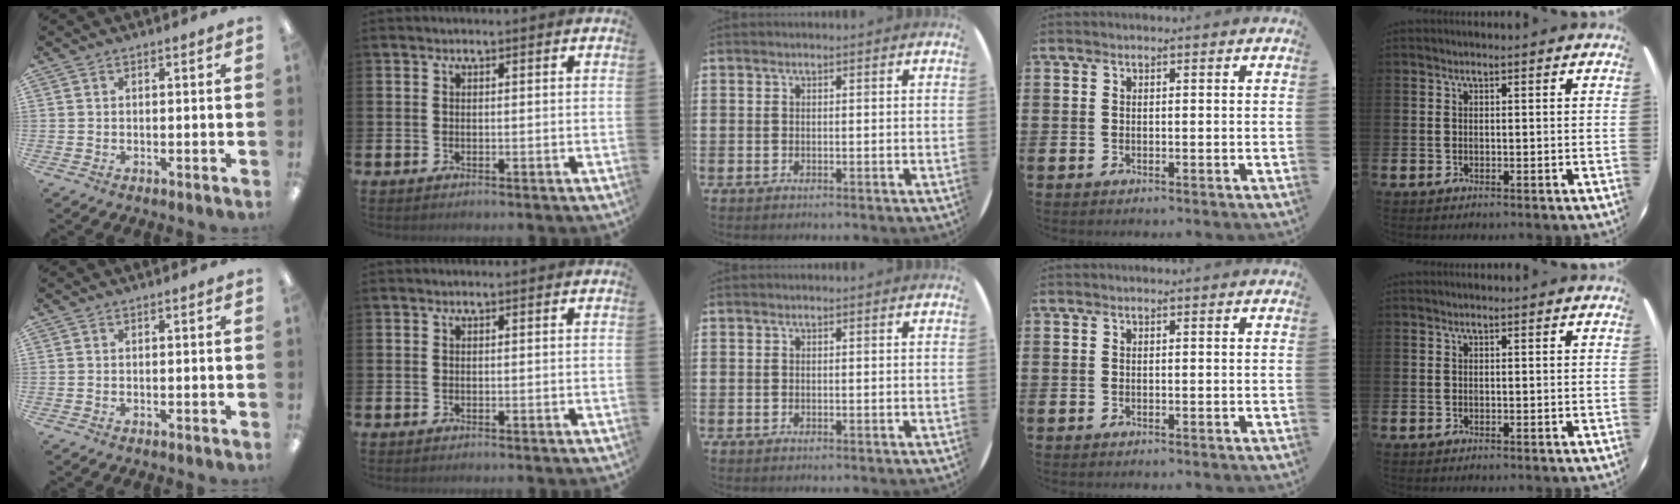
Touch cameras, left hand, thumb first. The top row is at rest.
{}